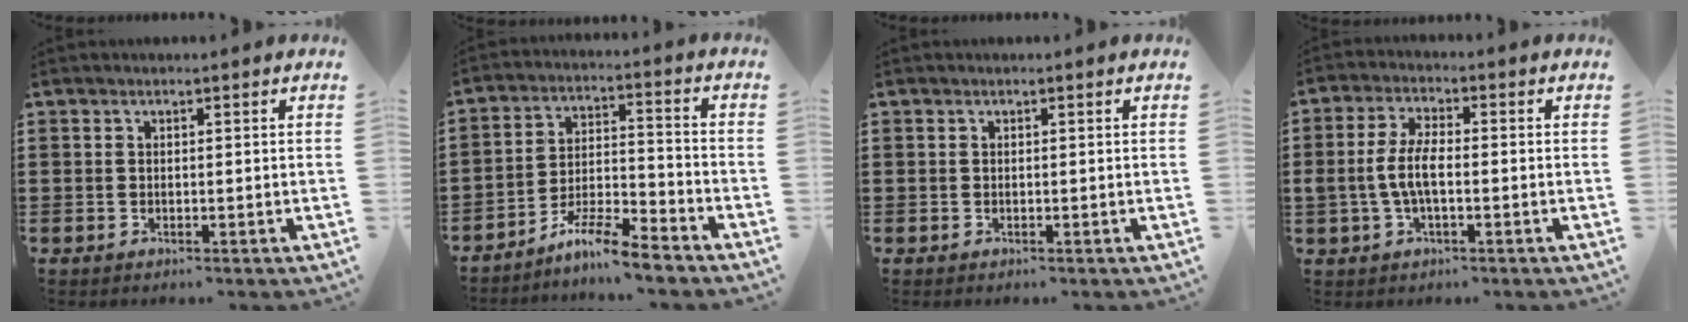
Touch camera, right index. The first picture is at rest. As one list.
[{"total": 7.6, "force": [-6.7, 0.4, 3.6], "torque": [-0.073, 0.005, -0.128]}, {"total": 0.0}, {"total": 5.5, "force": [-0.8, 2.3, 4.9], "torque": [-0.115, -0.001, -0.023]}]